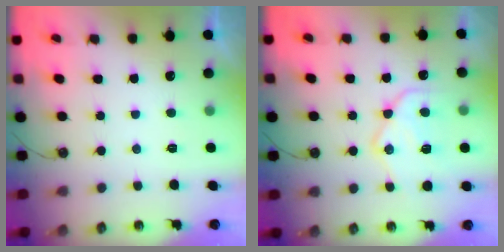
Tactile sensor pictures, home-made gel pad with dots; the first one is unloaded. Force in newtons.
{"total": 15.8, "press": 15.7, "slide": 1.7}